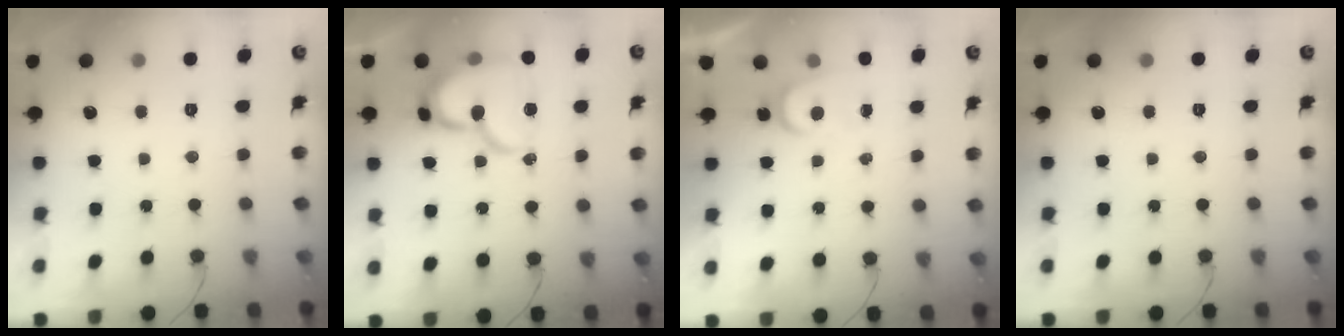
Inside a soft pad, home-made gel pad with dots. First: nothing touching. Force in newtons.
{"total": 17.0, "press": 17.0, "slide": 1.4}
{"total": 4.4, "press": 4.3, "slide": 0.4}
{"total": 0.0}